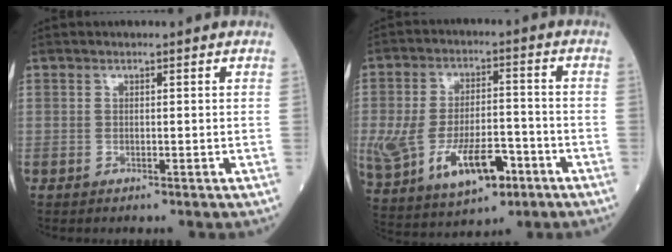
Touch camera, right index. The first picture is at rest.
{"total": 15.2, "force": [-5.2, 7.0, 12.5], "torque": [-0.258, 0.003, -0.073]}